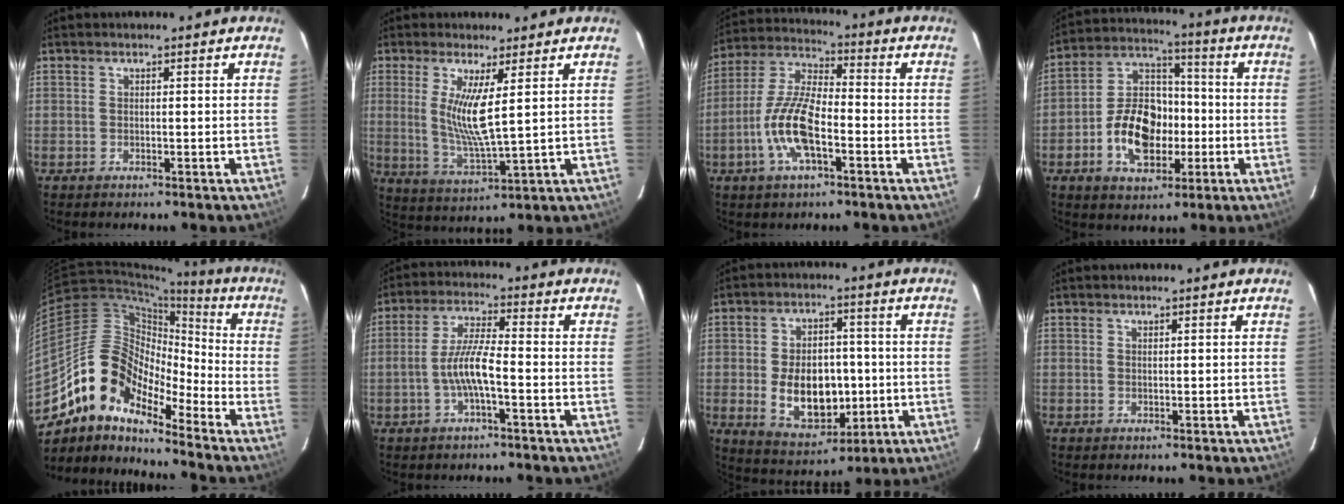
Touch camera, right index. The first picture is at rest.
{"total": 8.6, "force": [2.4, 0.8, 8.2], "torque": [-0.162, -0.021, 0.050]}
{"total": 12.5, "force": [-4.3, 4.5, 10.8], "torque": [-0.231, 0.001, -0.085]}
{"total": 14.0, "force": [-4.0, 9.3, 9.7], "torque": [-0.196, 0.026, -0.062]}
{"total": 13.0, "force": [-9.6, 5.9, 6.5], "torque": [-0.104, 0.021, -0.200]}
{"total": 6.9, "force": [-2.2, 0.9, 6.5], "torque": [-0.133, 0.006, -0.041]}
{"total": 12.7, "force": [-1.7, 8.3, 9.5], "torque": [-0.185, 0.000, -0.005]}
{"total": 0.0}